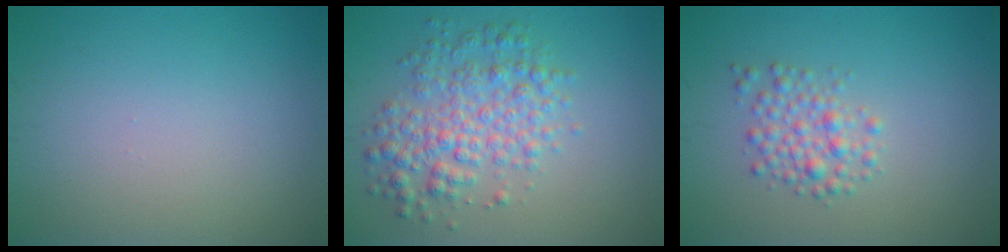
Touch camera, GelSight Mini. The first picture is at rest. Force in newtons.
{"total": 4.9, "press": 4.9, "slide": 0.1}
{"total": 2.5, "press": 2.5, "slide": 0.1}